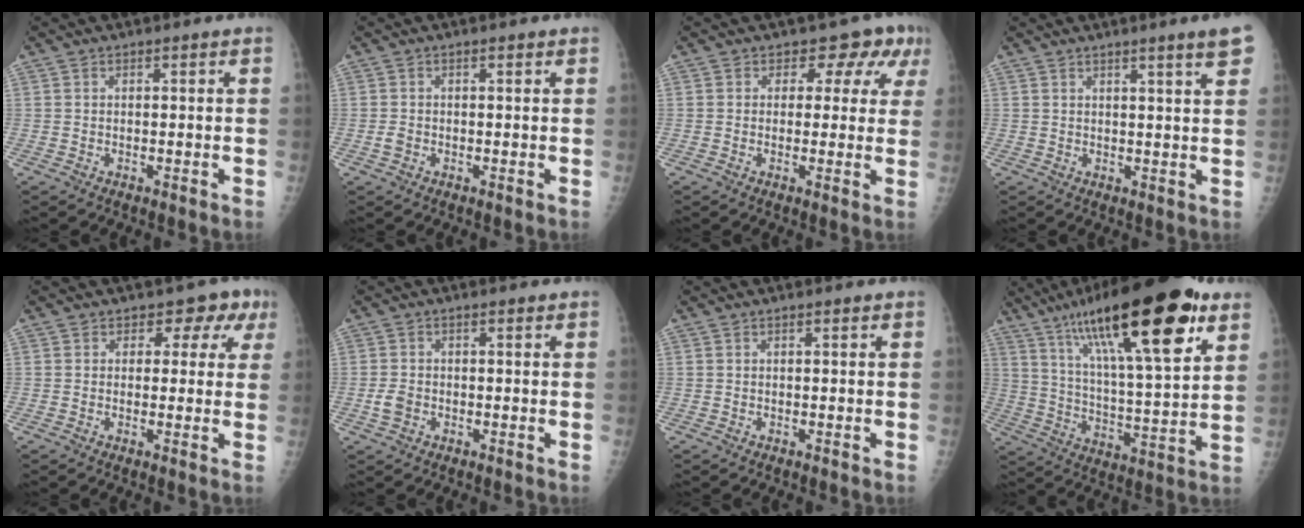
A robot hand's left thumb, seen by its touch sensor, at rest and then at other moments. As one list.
[{"total": 1.3, "force": [-0.1, 1.0, 0.8], "torque": [-0.009, 0.000, -0.001]}, {"total": 6.1, "force": [3.1, 4.4, 2.8], "torque": [0.005, -0.009, 0.022]}, {"total": 5.4, "force": [3.3, -0.1, 4.2], "torque": [-0.049, -0.014, 0.044]}, {"total": 5.1, "force": [2.3, 3.9, 2.4], "torque": [0.015, -0.003, 0.016]}, {"total": 2.4, "force": [-0.6, 1.8, 1.5], "torque": [-0.024, 0.001, -0.010]}, {"total": 0.0}, {"total": 27.0, "force": [14.9, 6.7, 21.6], "torque": [-0.340, -0.033, 0.245]}]